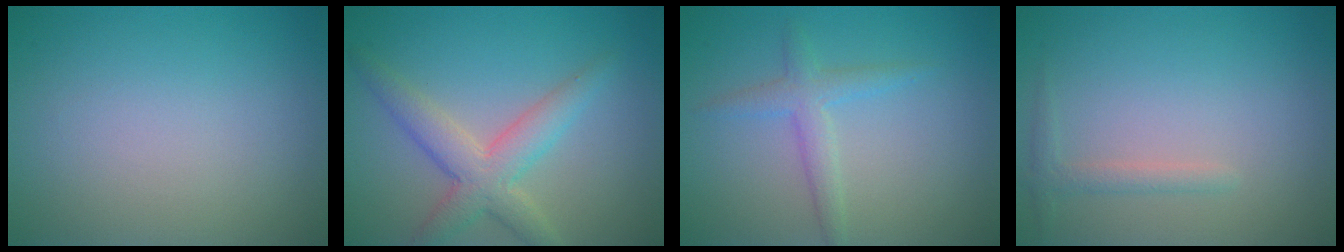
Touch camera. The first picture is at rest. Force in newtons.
{"total": 4.5, "press": 4.5, "slide": 0.3}
{"total": 2.3, "press": 2.3, "slide": 0.1}
{"total": 1.3, "press": 1.3, "slide": 0.1}